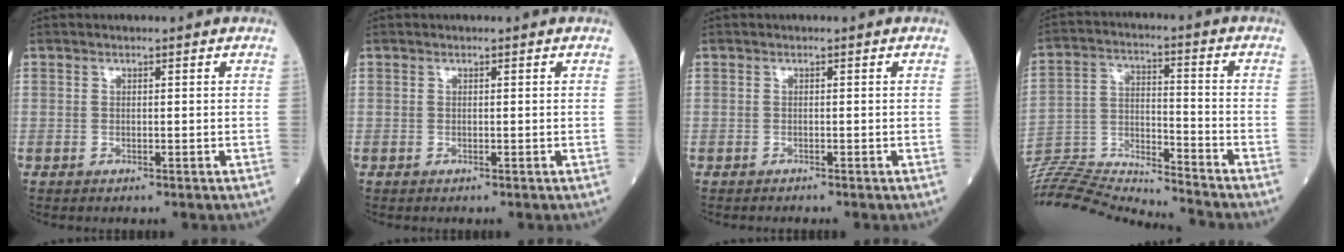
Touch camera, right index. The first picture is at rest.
{"total": 0.0}
{"total": 0.6, "force": [-0.5, 0.0, 0.1], "torque": [-0.006, -0.001, -0.009]}
{"total": 17.6, "force": [-17.1, -0.6, 3.9], "torque": [-0.074, 0.016, -0.286]}